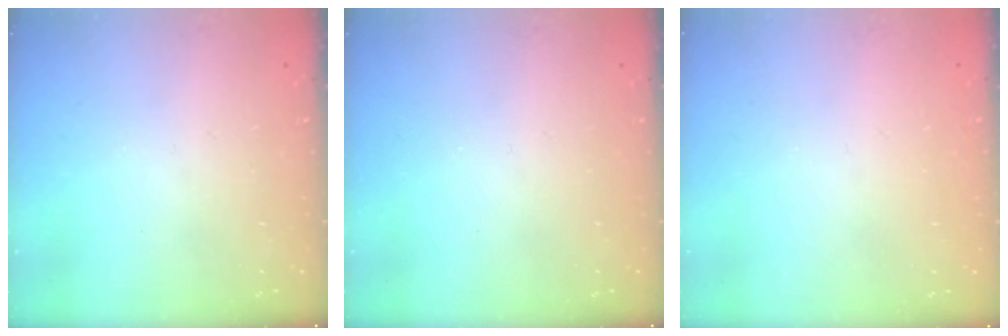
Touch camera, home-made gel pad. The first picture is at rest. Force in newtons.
{"total": 0.0}
{"total": 1.6, "press": 1.6, "slide": 0.1}